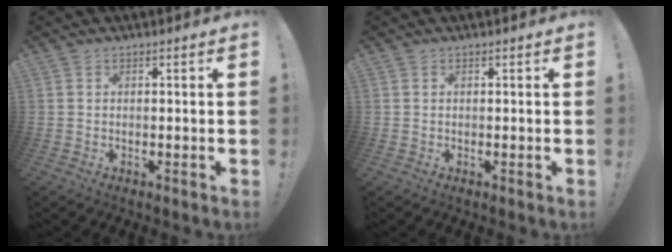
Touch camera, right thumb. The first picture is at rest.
{"total": 0.0}